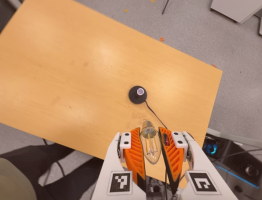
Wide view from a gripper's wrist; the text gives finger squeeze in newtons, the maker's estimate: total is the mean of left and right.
{"total": 17.9, "left": 19.1, "right": 16.6}